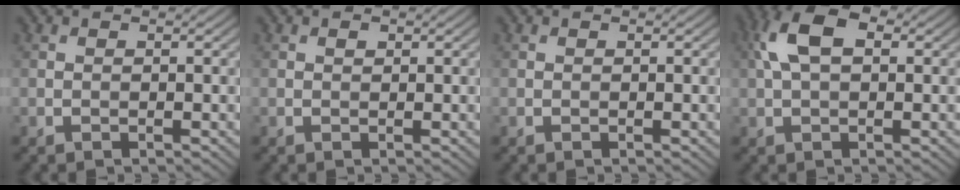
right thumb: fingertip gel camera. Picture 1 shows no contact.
{"total": 0.5, "force": [0.2, 0.4, 0.3], "torque": [-0.004, -0.002, 0.004]}
{"total": 0.0}
{"total": 6.8, "force": [1.8, 3.7, 5.5], "torque": [-0.120, 0.015, 0.026]}